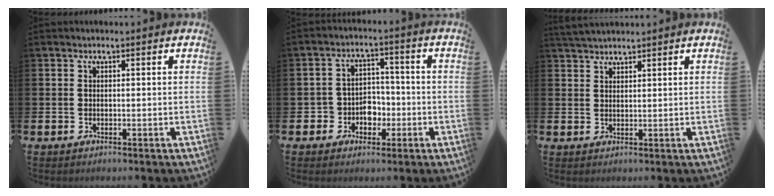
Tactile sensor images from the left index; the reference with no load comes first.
{"total": 4.2, "force": [-1.6, 3.8, 1.0], "torque": [-0.030, 0.006, -0.039]}
{"total": 2.8, "force": [2.7, 0.5, 0.5], "torque": [-0.014, -0.008, 0.050]}